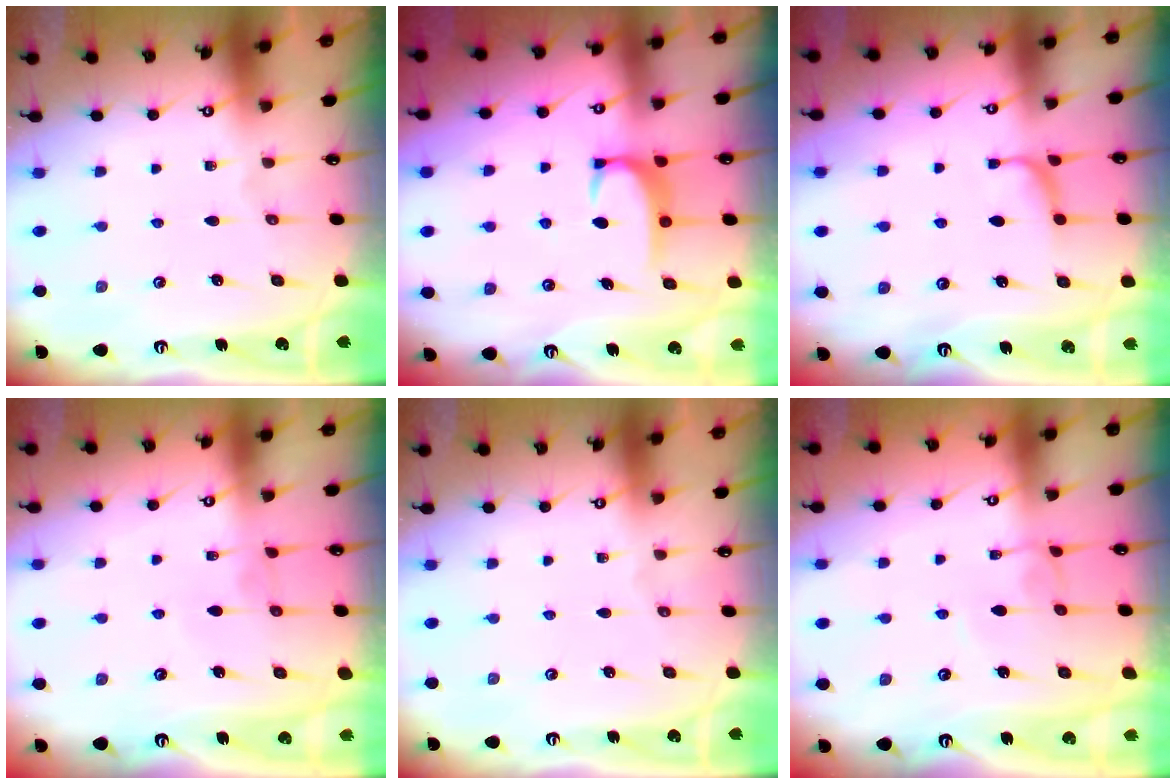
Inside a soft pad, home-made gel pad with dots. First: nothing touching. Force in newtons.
{"total": 2.8, "press": 2.8, "slide": 0.4}
{"total": 1.5, "press": 1.3, "slide": 0.6}
{"total": 1.8, "press": 1.8, "slide": 0.2}
{"total": 0.0}
{"total": 0.7, "press": 0.6, "slide": 0.4}